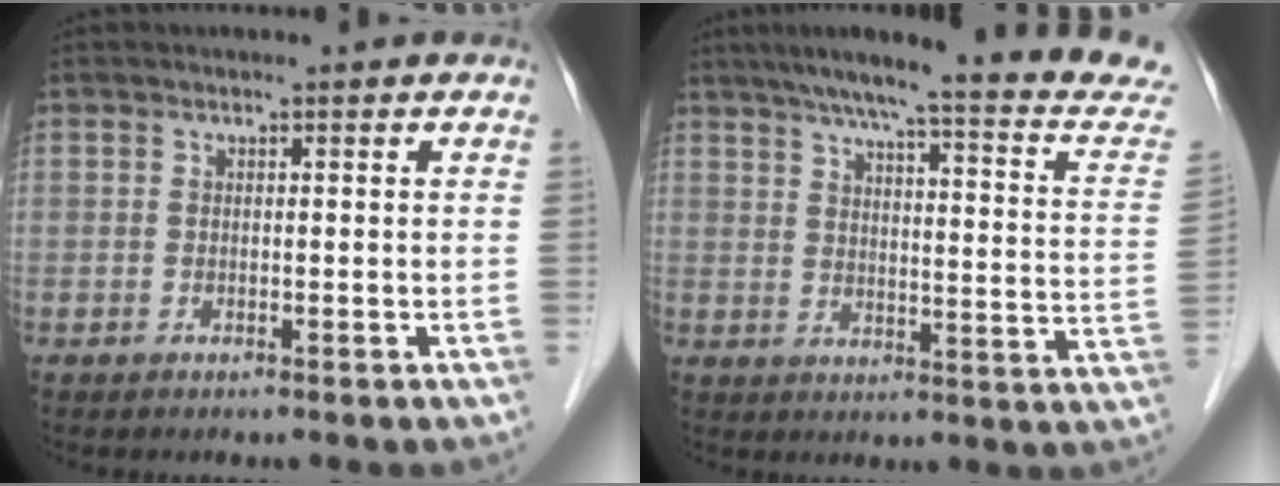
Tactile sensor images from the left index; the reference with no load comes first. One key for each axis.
{"total": 23.2, "fx": 20.3, "fy": 0.8, "fz": 11.2, "tx": -0.154, "ty": -0.044, "tz": 0.243}